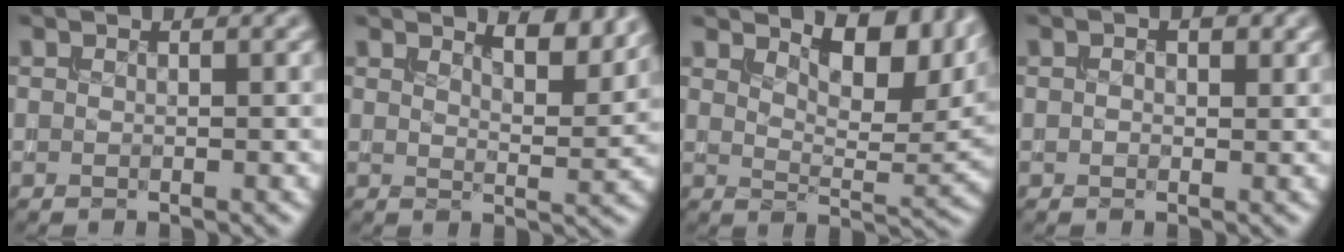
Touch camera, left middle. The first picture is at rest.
{"total": 4.2, "force": [3.2, 1.0, 2.4], "torque": [-0.039, -0.003, 0.044]}
{"total": 8.0, "force": [4.5, 3.1, 5.8], "torque": [-0.084, -0.003, 0.074]}
{"total": 1.4, "force": [0.2, 0.9, 1.1], "torque": [-0.015, 0.002, 0.003]}